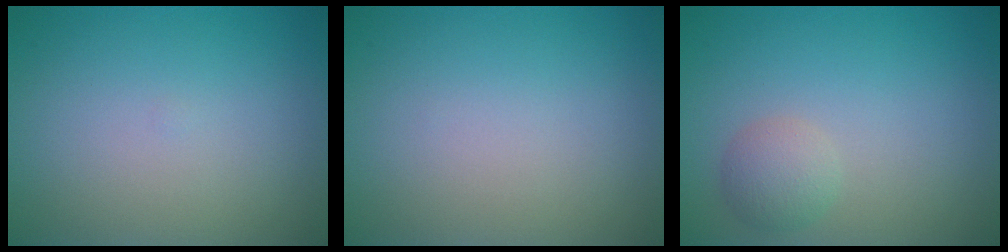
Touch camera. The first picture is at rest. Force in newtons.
{"total": 0.0}
{"total": 2.0, "press": 2.0, "slide": 0.1}